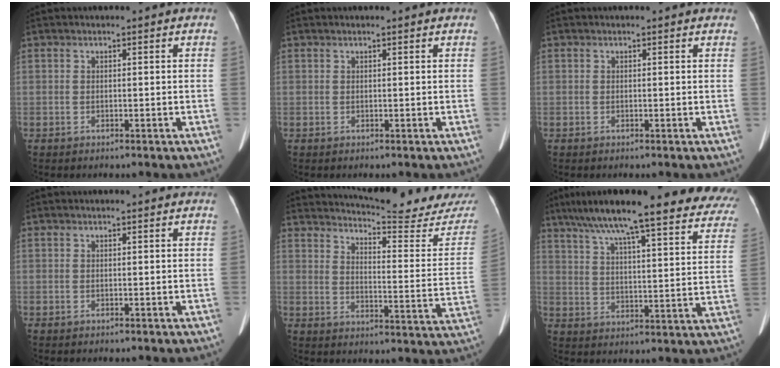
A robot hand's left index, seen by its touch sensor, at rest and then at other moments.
{"total": 0.8, "force": [0.7, 0.0, 0.4], "torque": [-0.010, 0.013, 0.013]}
{"total": 1.3, "force": [1.2, 0.3, 0.4], "torque": [-0.014, 0.006, 0.006]}
{"total": 0.0}
{"total": 21.3, "force": [20.6, 0.2, 5.7], "torque": [-0.090, -0.109, 0.247]}
{"total": 30.3, "force": [25.0, 4.7, 16.4], "torque": [-0.224, -0.006, 0.314]}